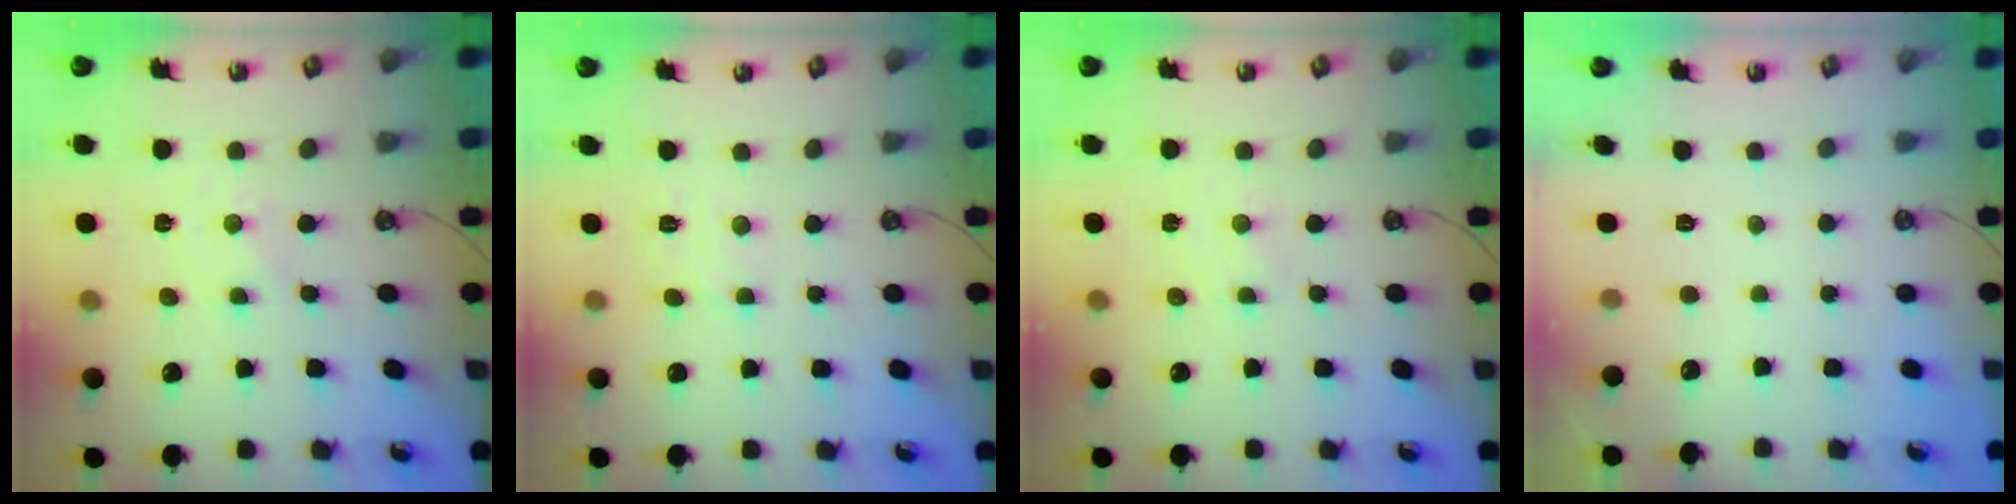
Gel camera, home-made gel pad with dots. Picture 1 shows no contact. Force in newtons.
{"total": 2.3, "press": 2.3, "slide": 0.5}
{"total": 0.8, "press": 0.8, "slide": 0.2}
{"total": 0.0}